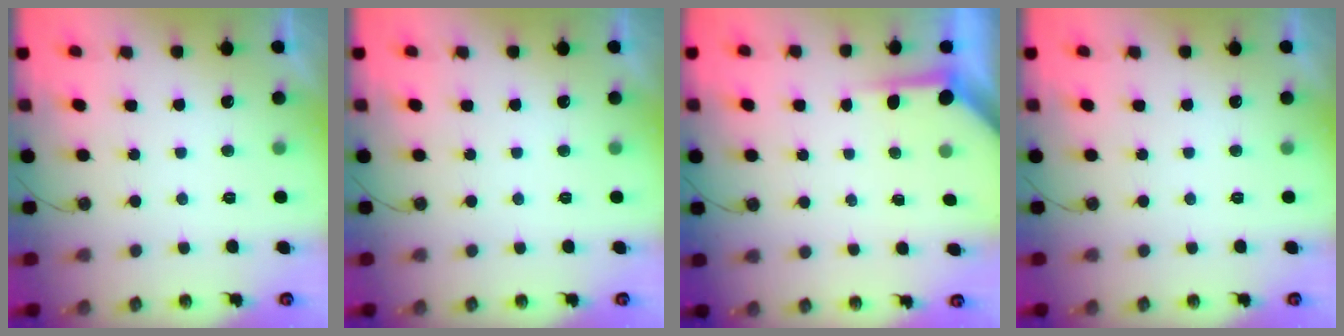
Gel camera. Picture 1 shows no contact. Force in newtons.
{"total": 0.0}
{"total": 3.8, "press": 3.8, "slide": 0.3}
{"total": 0.0}